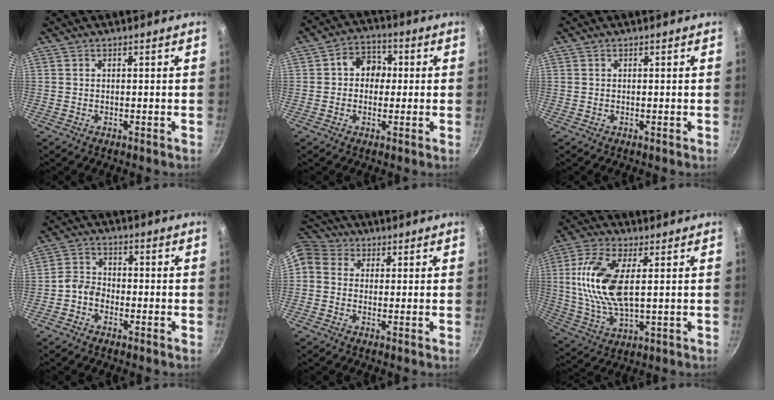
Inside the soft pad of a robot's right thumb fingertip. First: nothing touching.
{"total": 7.2, "force": [0.5, 6.0, 3.9], "torque": [-0.019, 0.013, -0.006]}
{"total": 0.0}
{"total": 4.0, "force": [-2.1, 3.0, 1.7], "torque": [-0.022, 0.029, -0.050]}
{"total": 7.7, "force": [0.6, 6.6, 3.9], "torque": [-0.071, 0.024, -0.006]}
{"total": 14.2, "force": [2.4, 6.5, 12.4], "torque": [-0.253, -0.001, 0.045]}